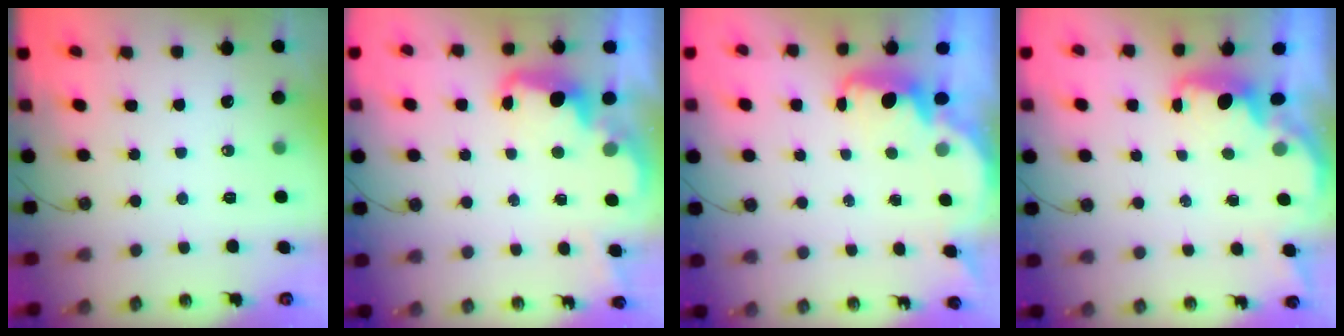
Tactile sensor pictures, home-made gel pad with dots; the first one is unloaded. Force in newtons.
{"total": 2.7, "press": 2.6, "slide": 0.7}
{"total": 2.3, "press": 2.2, "slide": 0.6}
{"total": 1.4, "press": 1.2, "slide": 0.6}